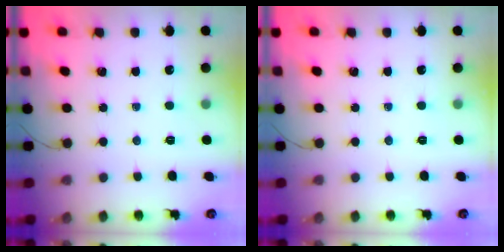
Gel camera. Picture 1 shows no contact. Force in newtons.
{"total": 0.0}